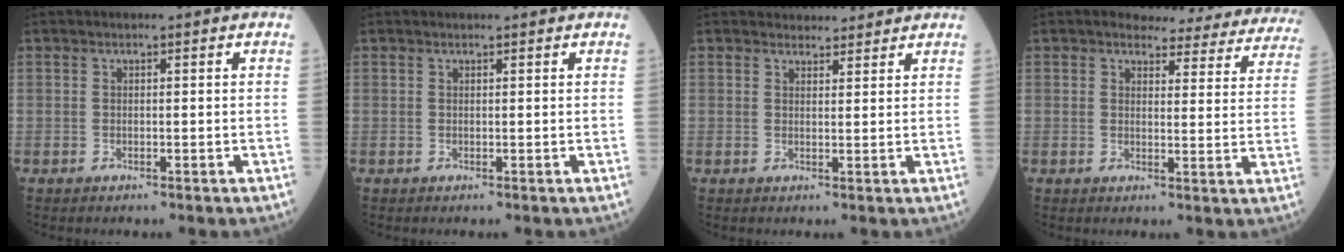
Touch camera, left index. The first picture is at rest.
{"total": 0.9, "force": [0.9, 0.0, 0.1], "torque": [-0.004, 0.008, 0.015]}
{"total": 4.3, "force": [4.1, 1.3, 0.3], "torque": [0.004, 0.008, 0.049]}
{"total": 16.3, "force": [15.2, 4.4, 3.6], "torque": [-0.009, -0.050, 0.144]}